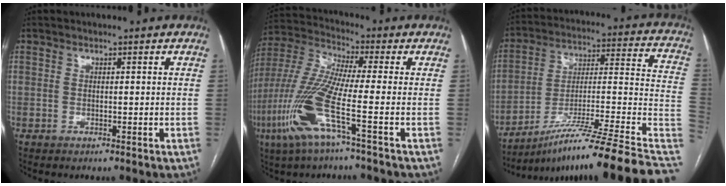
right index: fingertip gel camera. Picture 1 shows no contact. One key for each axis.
{"total": 13.4, "fx": -5.1, "fy": 0.2, "fz": 12.4, "tx": -0.276, "ty": -0.011, "tz": -0.111}
{"total": 25.5, "fx": -18.9, "fy": -0.6, "fz": 17.2, "tx": -0.176, "ty": 0.012, "tz": -0.302}